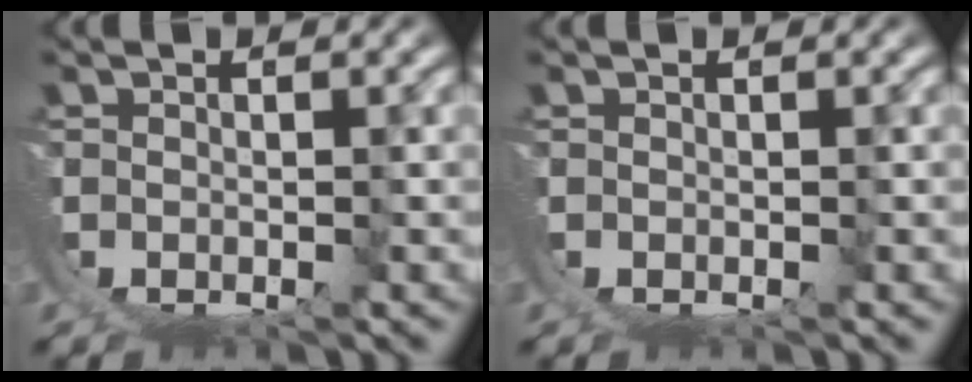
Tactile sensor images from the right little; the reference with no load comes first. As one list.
[{"total": 0.0}]